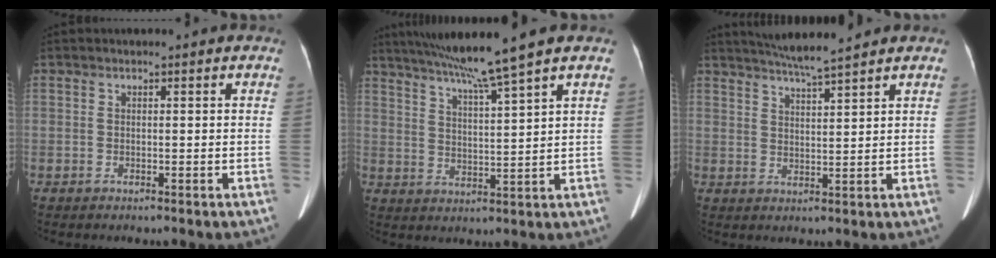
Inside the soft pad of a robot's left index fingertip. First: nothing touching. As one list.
[{"total": 9.6, "force": [7.6, -2.2, 5.4], "torque": [-0.092, 0.004, 0.131]}, {"total": 6.6, "force": [5.9, -0.8, 2.8], "torque": [-0.056, 0.008, 0.105]}]